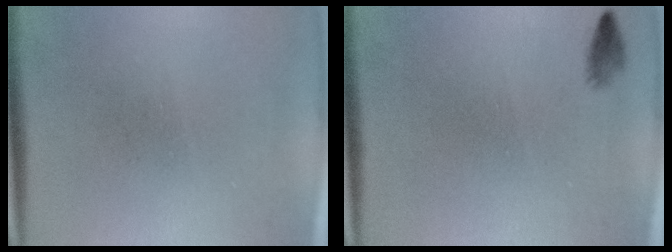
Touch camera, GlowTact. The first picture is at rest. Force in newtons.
{"total": 0.8}